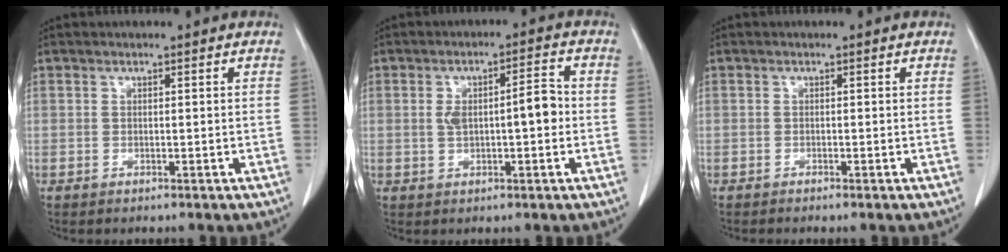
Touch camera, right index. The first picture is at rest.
{"total": 6.2, "force": [-0.1, 1.8, 5.9], "torque": [-0.104, 0.023, 0.003]}
{"total": 0.6, "force": [-0.5, -0.1, 0.2], "torque": [-0.005, 0.001, -0.009]}